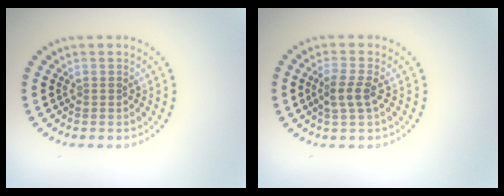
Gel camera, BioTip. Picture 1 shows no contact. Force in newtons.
{"total": 2.2, "press": 2.0, "slide": 0.9}